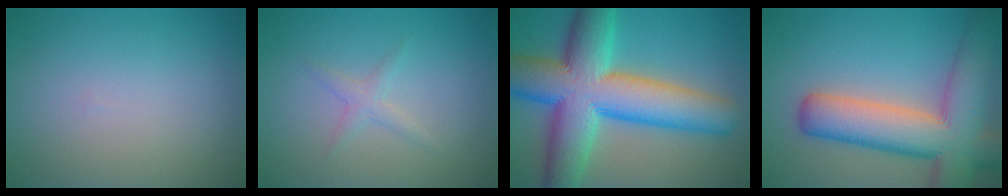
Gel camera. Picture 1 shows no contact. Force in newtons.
{"total": 1.8, "press": 1.8, "slide": 0.1}
{"total": 14.0, "press": 14.0, "slide": 0.4}
{"total": 11.2, "press": 11.2, "slide": 0.8}